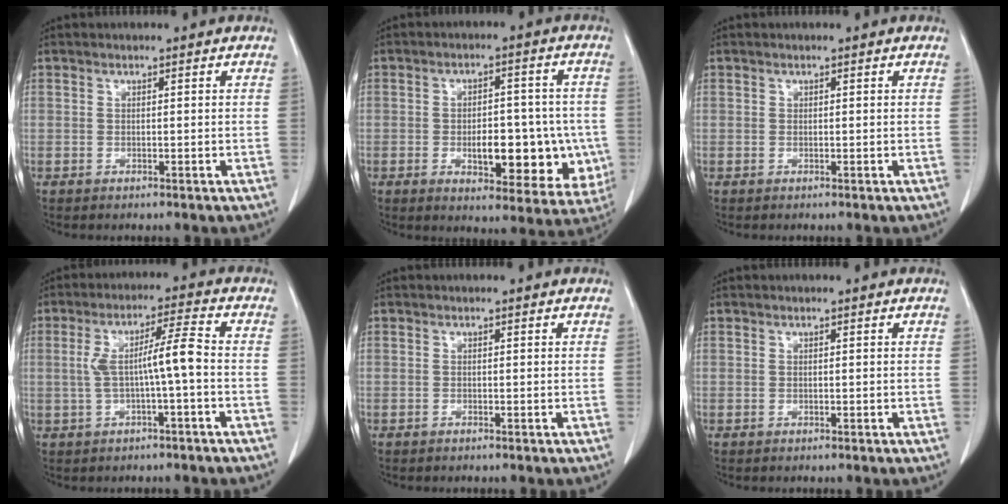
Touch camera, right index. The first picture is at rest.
{"total": 12.9, "force": [-2.7, 6.1, 11.1], "torque": [-0.129, 0.014, -0.020]}
{"total": 0.0}
{"total": 6.7, "force": [-0.7, 0.1, 6.7], "torque": [-0.126, 0.022, -0.009]}
{"total": 0.0}
{"total": 0.0}